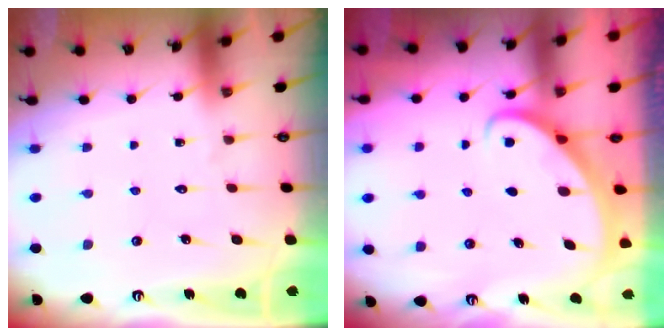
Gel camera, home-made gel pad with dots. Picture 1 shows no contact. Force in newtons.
{"total": 3.0, "press": 3.0, "slide": 0.2}